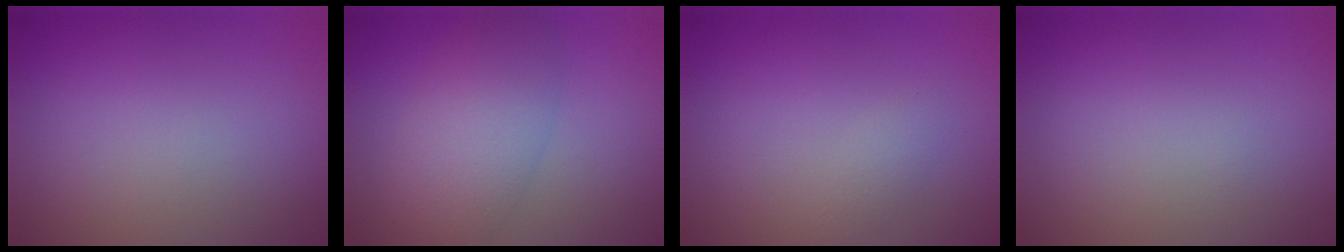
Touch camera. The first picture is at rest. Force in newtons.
{"total": 5.5, "press": 5.5, "slide": 0.1}
{"total": 1.0, "press": 1.0, "slide": 0.0}
{"total": 0.0}